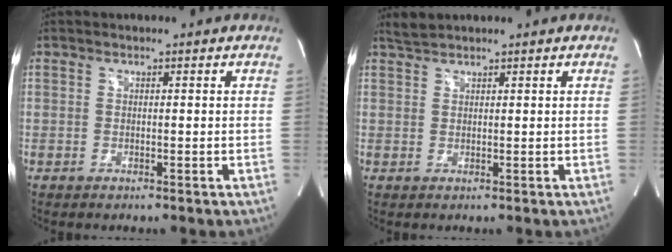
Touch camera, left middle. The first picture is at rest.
{"total": 1.7, "force": [1.7, -0.1, 0.2], "torque": [-0.011, 0.010, 0.039]}